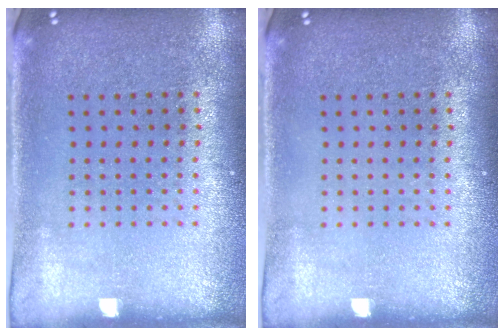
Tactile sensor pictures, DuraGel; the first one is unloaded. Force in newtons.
{"total": 0.0}